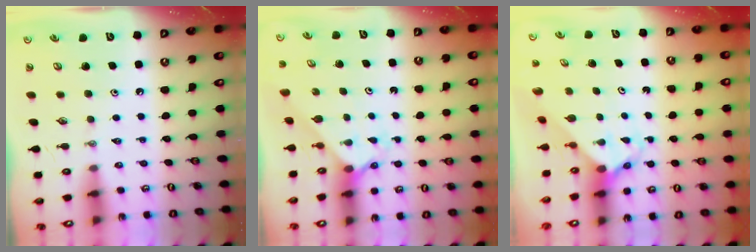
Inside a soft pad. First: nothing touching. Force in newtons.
{"total": 2.1, "press": 2.1, "slide": 0.3}
{"total": 3.5, "press": 3.4, "slide": 0.3}